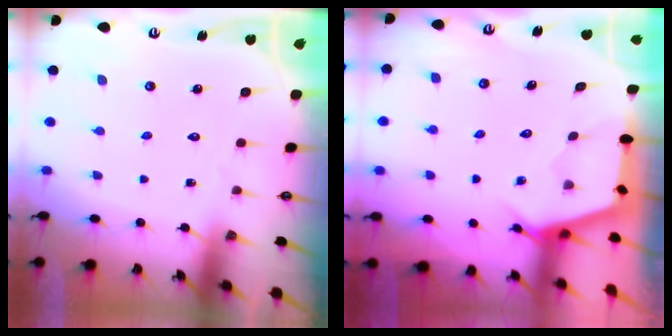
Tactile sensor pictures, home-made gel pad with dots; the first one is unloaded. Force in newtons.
{"total": 2.5, "press": 2.5, "slide": 0.4}